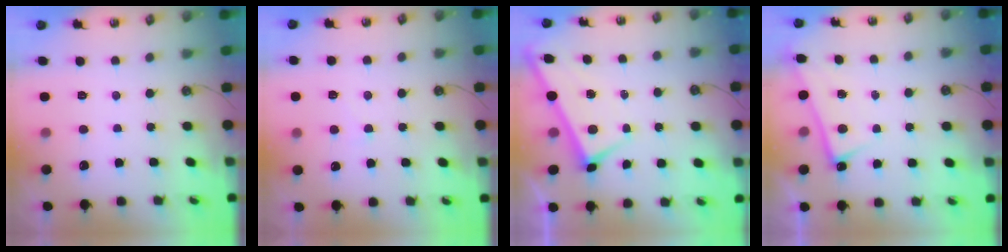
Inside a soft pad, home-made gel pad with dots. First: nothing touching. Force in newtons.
{"total": 3.8, "press": 3.7, "slide": 0.8}
{"total": 1.8, "press": 1.8, "slide": 0.2}
{"total": 0.7, "press": 0.5, "slide": 0.4}